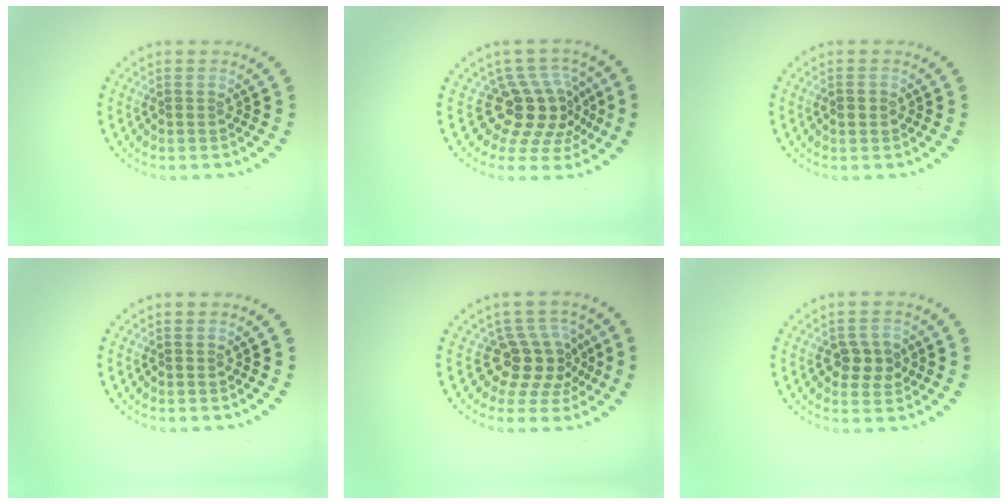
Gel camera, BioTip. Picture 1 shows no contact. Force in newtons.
{"total": 4.6, "press": 3.5, "slide": 3.0}
{"total": 1.3, "press": 1.3, "slide": 0.2}
{"total": 0.0}
{"total": 4.0, "press": 2.8, "slide": 2.8}
{"total": 2.5, "press": 2.5, "slide": 0.3}